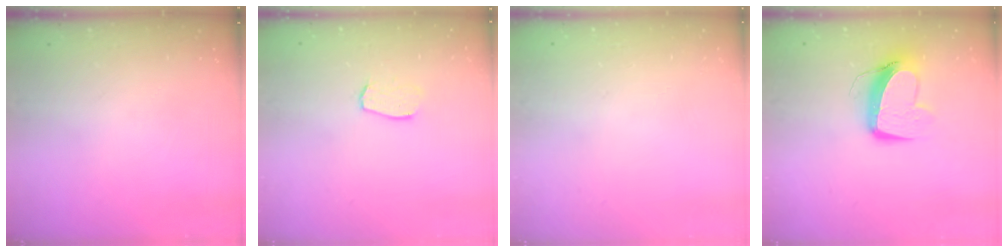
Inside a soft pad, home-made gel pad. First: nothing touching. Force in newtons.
{"total": 5.8, "press": 5.8, "slide": 0.4}
{"total": 0.0}
{"total": 11.4, "press": 11.3, "slide": 1.5}